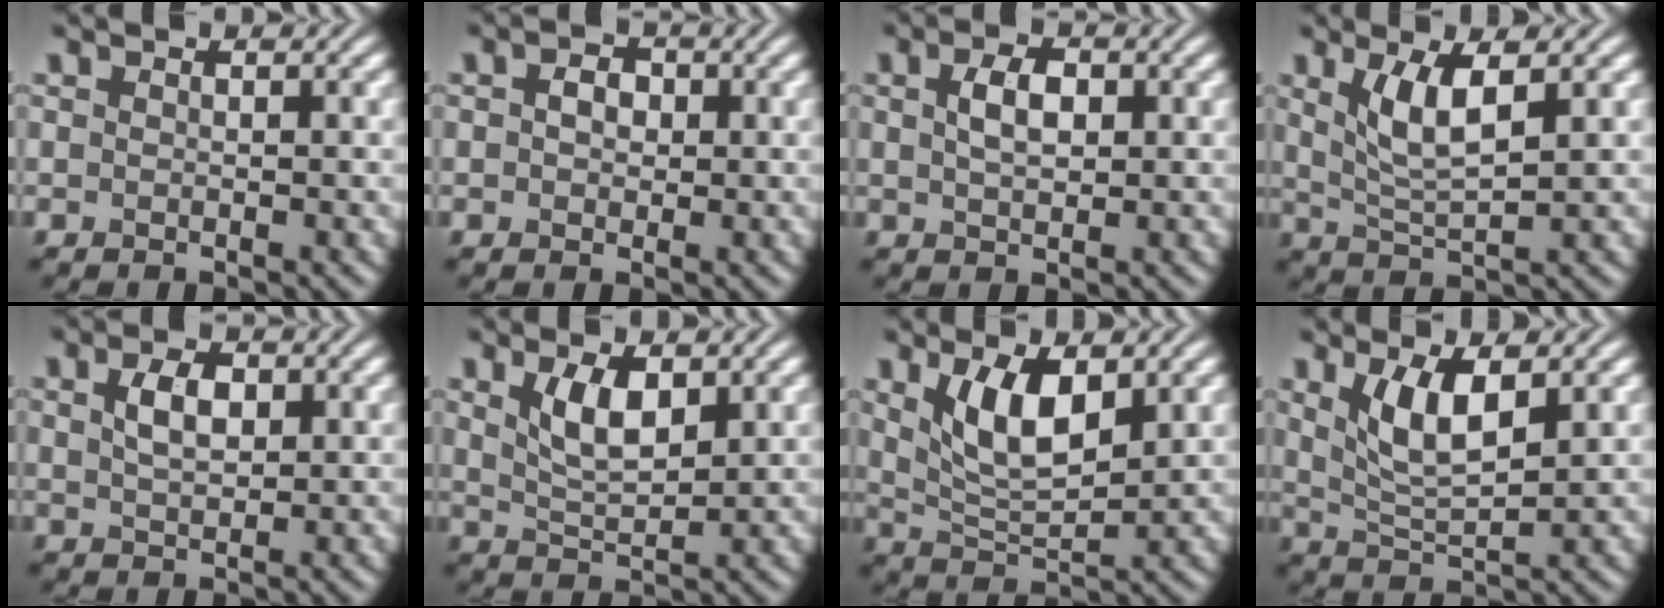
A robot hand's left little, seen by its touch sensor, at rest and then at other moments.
{"total": 2.2, "force": [0.4, 1.7, 1.4], "torque": [-0.022, 0.007, -0.003]}
{"total": 2.8, "force": [0.7, 1.6, 2.2], "torque": [-0.047, 0.003, 0.012]}
{"total": 4.1, "force": [1.5, 1.2, 3.6], "torque": [-0.079, -0.005, 0.032]}
{"total": 2.9, "force": [0.8, 1.6, 2.2], "torque": [-0.048, 0.003, 0.017]}
{"total": 3.6, "force": [1.6, 1.5, 2.9], "torque": [-0.061, -0.003, 0.035]}
{"total": 5.4, "force": [2.1, 2.3, 4.4], "torque": [-0.094, -0.006, 0.042]}
{"total": 4.4, "force": [1.7, 1.5, 3.8], "torque": [-0.084, -0.006, 0.036]}